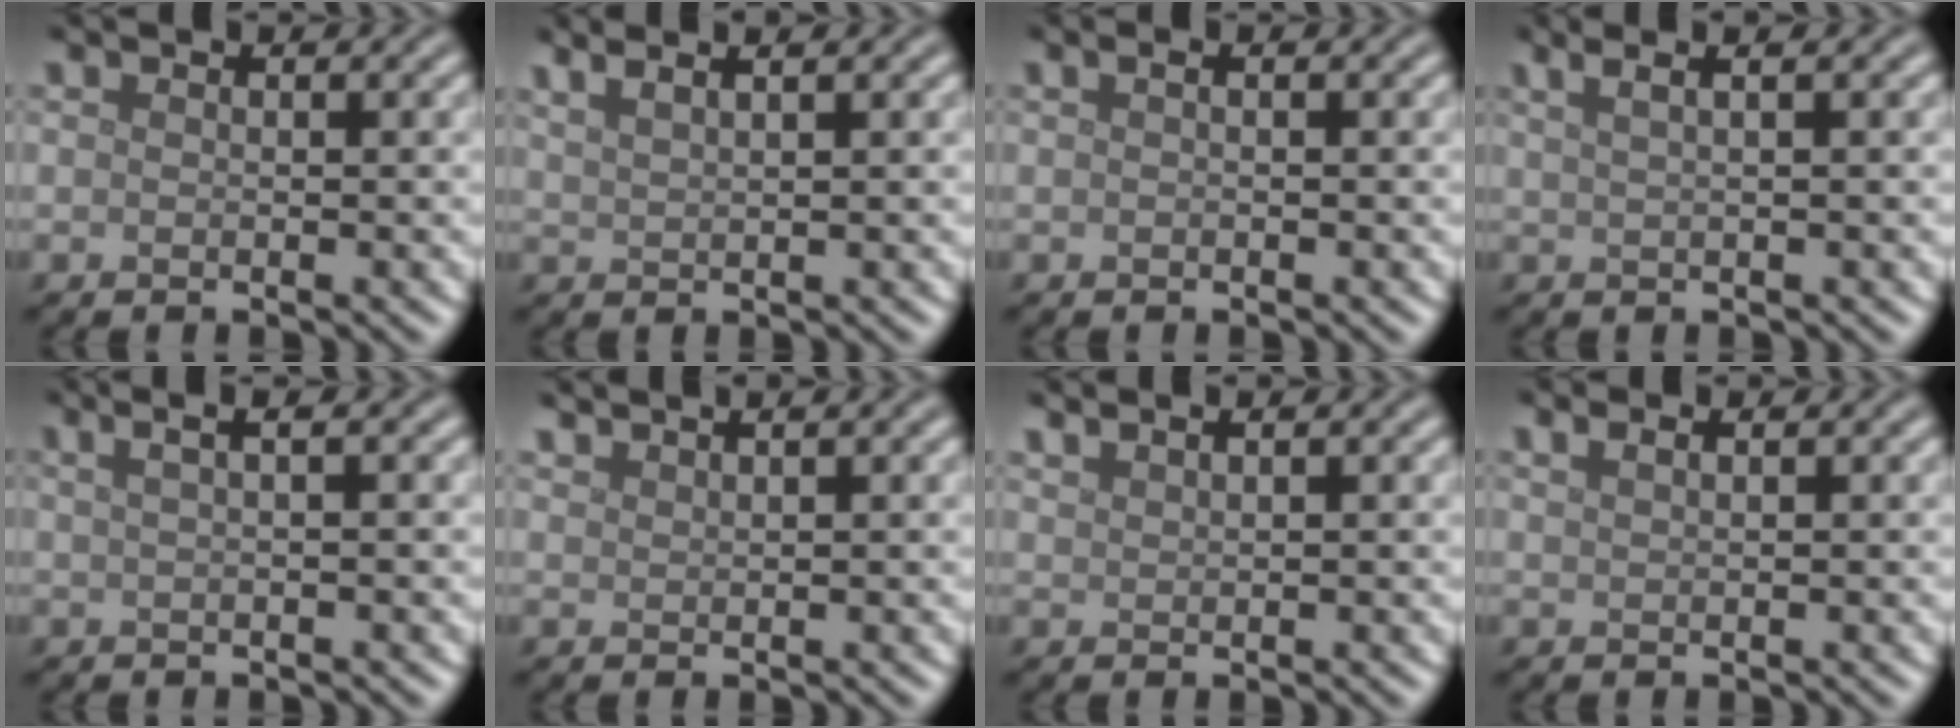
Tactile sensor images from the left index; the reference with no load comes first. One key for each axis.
{"total": 4.2, "fx": 2.9, "fy": 1.6, "fz": 2.6, "tx": -0.018, "ty": 0.025, "tz": 0.017}
{"total": 0.6, "fx": 0.1, "fy": 0.1, "fz": 0.5, "tx": -0.012, "ty": 0.004, "tz": 0.001}
{"total": 5.2, "fx": 2.9, "fy": 2.4, "fz": 3.5, "tx": -0.029, "ty": 0.038, "tz": 0.013}
{"total": 4.2, "fx": 1.9, "fy": 1.9, "fz": 3.1, "tx": -0.023, "ty": 0.023, "tz": 0.000}
{"total": 1.8, "fx": 1.6, "fy": 0.3, "fz": 0.6, "tx": -0.008, "ty": 0.007, "tz": 0.024}
{"total": 1.7, "fx": 1.4, "fy": 0.4, "fz": 0.7, "tx": -0.007, "ty": 0.005, "tz": 0.019}
{"total": 1.6, "fx": 1.2, "fy": 0.6, "fz": 0.9, "tx": -0.010, "ty": 0.000, "tz": 0.013}